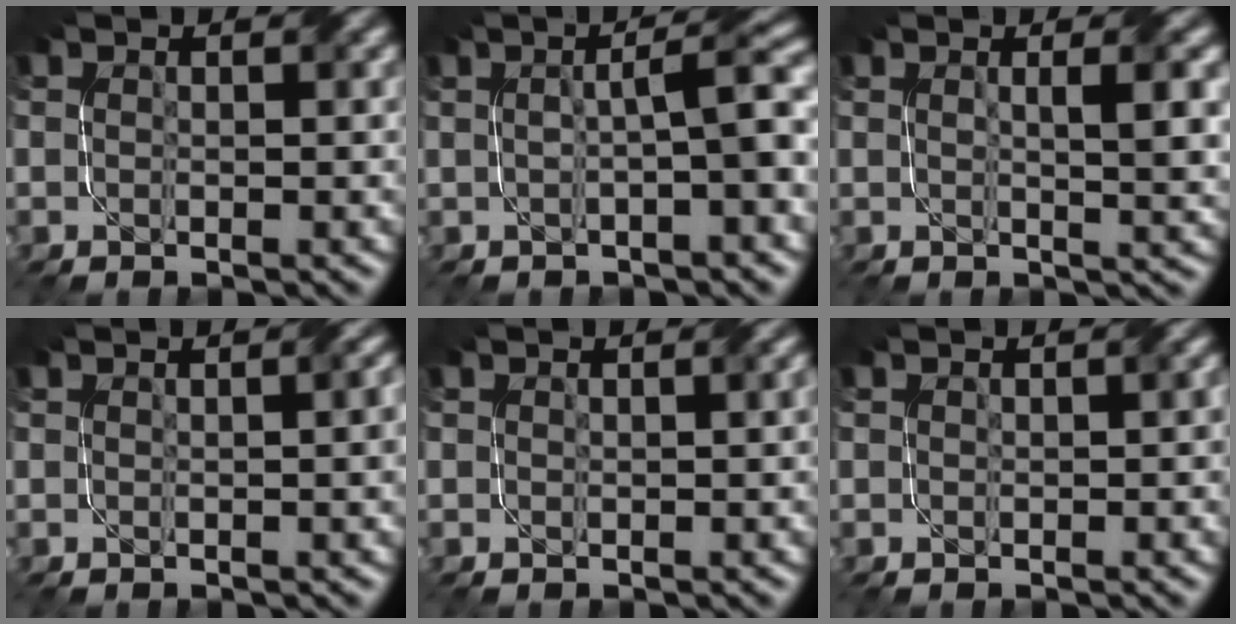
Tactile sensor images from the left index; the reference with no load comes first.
{"total": 4.5, "force": [0.1, 0.7, 4.4], "torque": [-0.065, 0.016, -0.003]}
{"total": 4.0, "force": [0.8, 1.0, 3.8], "torque": [-0.047, 0.004, 0.009]}
{"total": 2.5, "force": [0.3, 0.8, 2.4], "torque": [-0.019, 0.008, 0.002]}
{"total": 0.9, "force": [0.3, 0.2, 0.9], "torque": [-0.012, 0.004, 0.004]}
{"total": 0.8, "force": [0.1, 0.4, 0.7], "torque": [-0.013, 0.003, 0.002]}